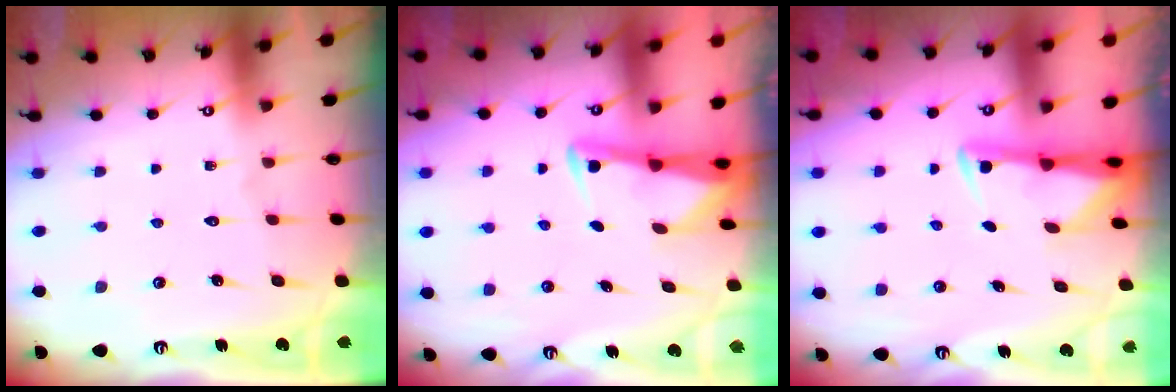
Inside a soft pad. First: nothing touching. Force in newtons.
{"total": 2.9, "press": 2.9, "slide": 0.4}
{"total": 3.1, "press": 3.0, "slide": 0.6}